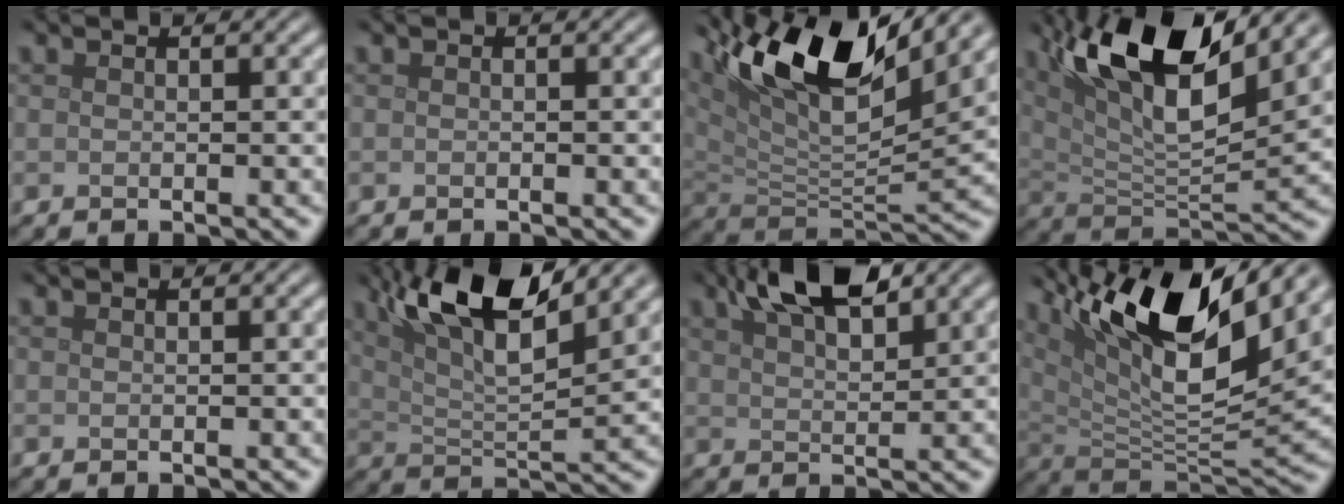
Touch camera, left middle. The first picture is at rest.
{"total": 0.0}
{"total": 12.8, "force": [7.2, 4.3, 9.6], "torque": [-0.175, 0.007, 0.131]}
{"total": 13.1, "force": [6.9, 4.3, 10.3], "torque": [-0.177, 0.009, 0.121]}
{"total": 0.5, "force": [0.5, 0.1, 0.3], "torque": [-0.001, 0.001, 0.006]}
{"total": 10.4, "force": [6.1, 2.8, 8.0], "torque": [-0.143, 0.011, 0.108]}
{"total": 6.9, "force": [4.6, 2.3, 4.6], "torque": [-0.076, 0.014, 0.075]}
{"total": 13.9, "force": [6.9, 4.4, 11.2], "torque": [-0.188, 0.000, 0.126]}